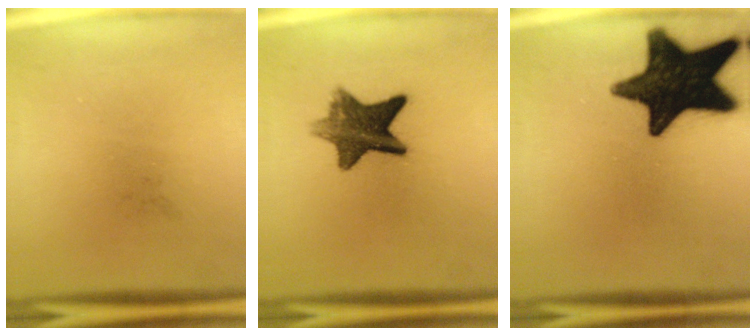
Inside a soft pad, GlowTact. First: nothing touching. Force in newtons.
{"total": 9.6}
{"total": 19.0}